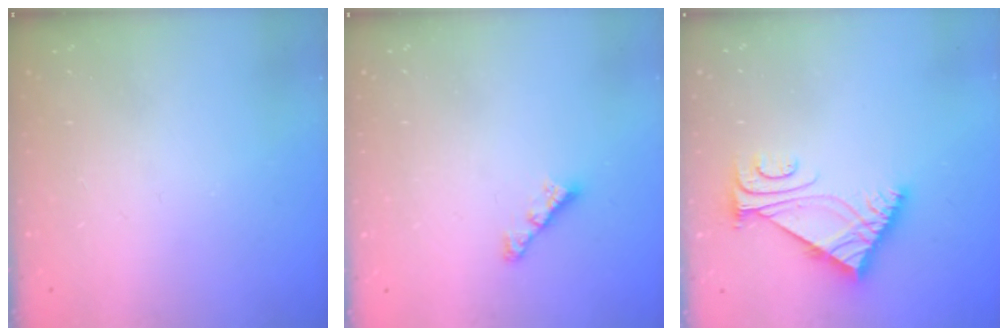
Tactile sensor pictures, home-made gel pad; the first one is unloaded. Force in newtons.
{"total": 4.5, "press": 4.4, "slide": 0.7}
{"total": 6.7, "press": 6.7, "slide": 0.8}